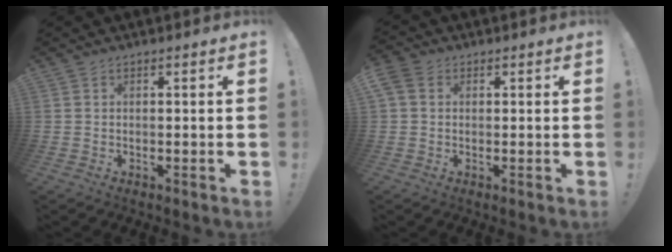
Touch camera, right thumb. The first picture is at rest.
{"total": 4.6, "force": [1.6, 3.4, 2.7], "torque": [-0.058, 0.002, 0.033]}